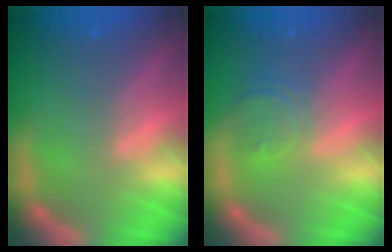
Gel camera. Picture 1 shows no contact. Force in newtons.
{"total": 3.0}